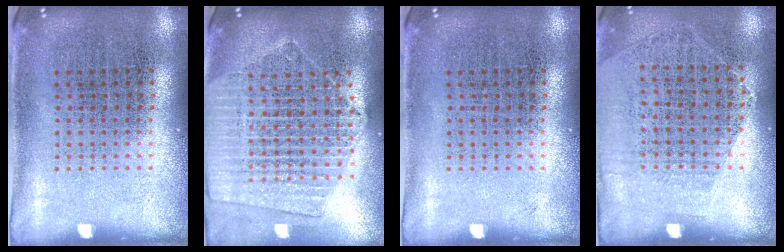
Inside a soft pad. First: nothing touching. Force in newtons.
{"total": 2.1, "press": 1.9, "slide": 0.9}
{"total": 0.0}
{"total": 1.2, "press": 1.0, "slide": 0.6}